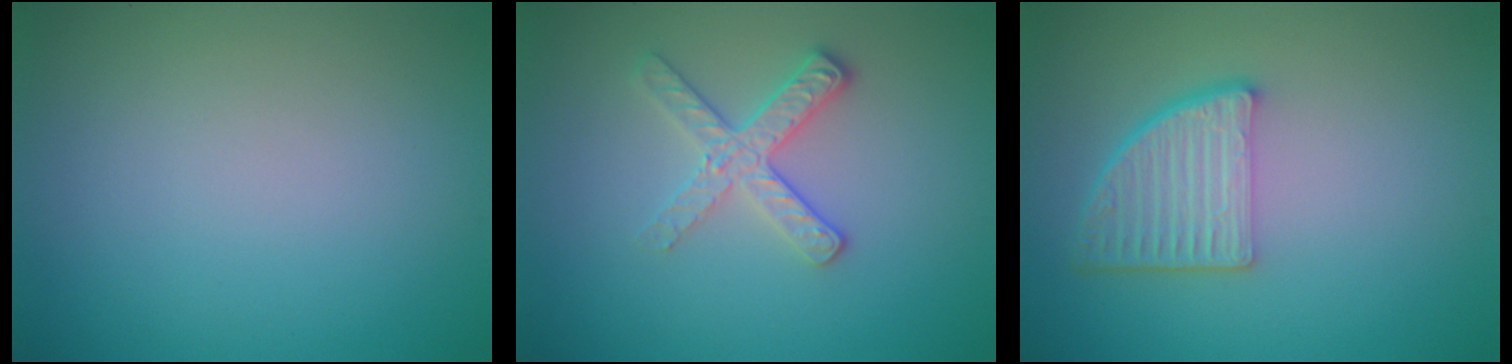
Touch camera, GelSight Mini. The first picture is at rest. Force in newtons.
{"total": 2.7, "press": 2.5, "slide": 1.1}
{"total": 5.1, "press": 3.8, "slide": 3.5}